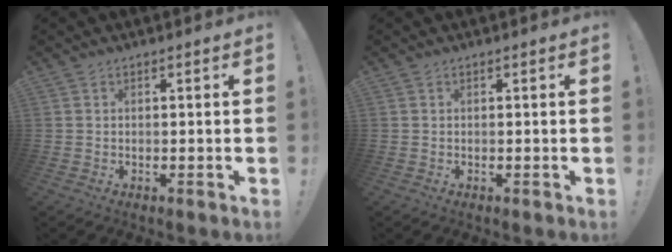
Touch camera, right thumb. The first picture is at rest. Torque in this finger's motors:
{"motor_torque": [-0.01, 0.00, 0.00, 0.00, 0.00]}